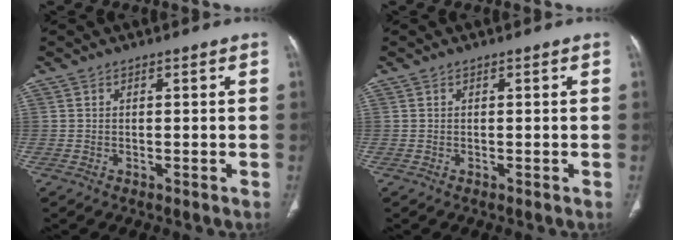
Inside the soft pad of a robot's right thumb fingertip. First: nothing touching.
{"total": 0.0}